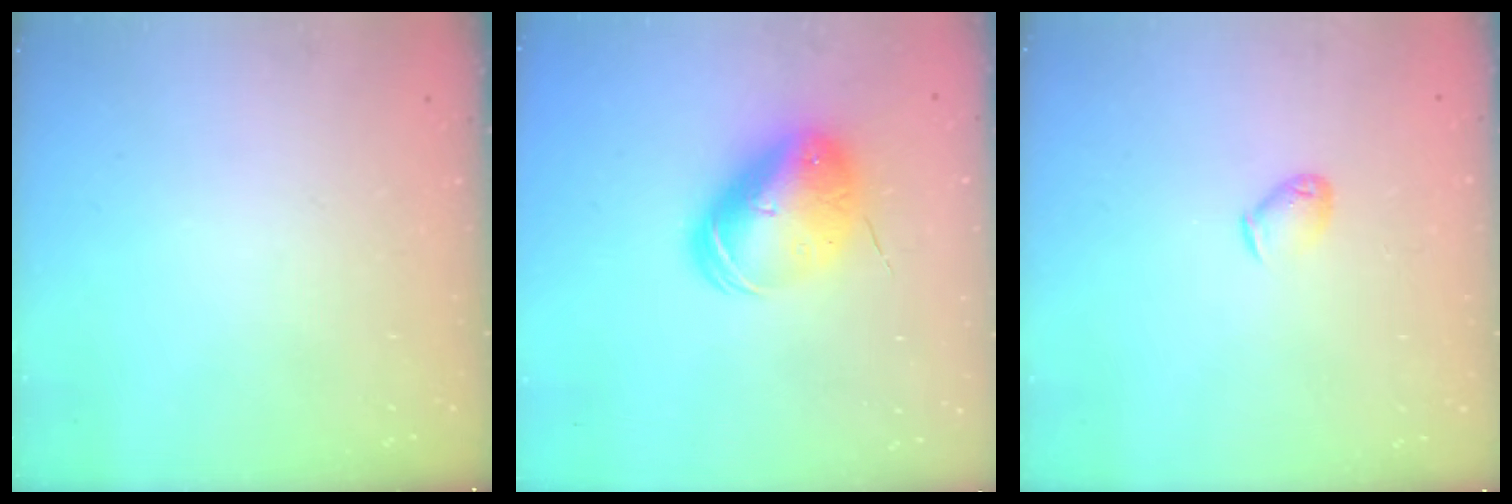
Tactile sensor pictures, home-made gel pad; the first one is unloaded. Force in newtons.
{"total": 9.3, "press": 9.2, "slide": 1.8}
{"total": 3.9, "press": 3.9, "slide": 0.7}